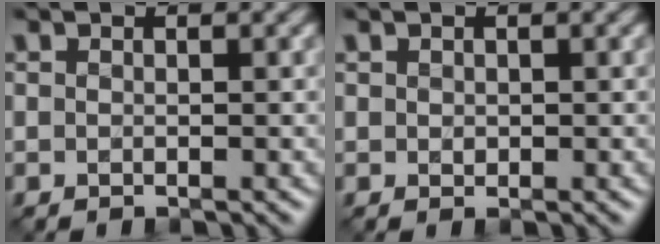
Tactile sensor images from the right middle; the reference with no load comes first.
{"total": 0.5, "force": [0.1, 0.5, 0.2], "torque": [-0.003, -0.003, 0.005]}